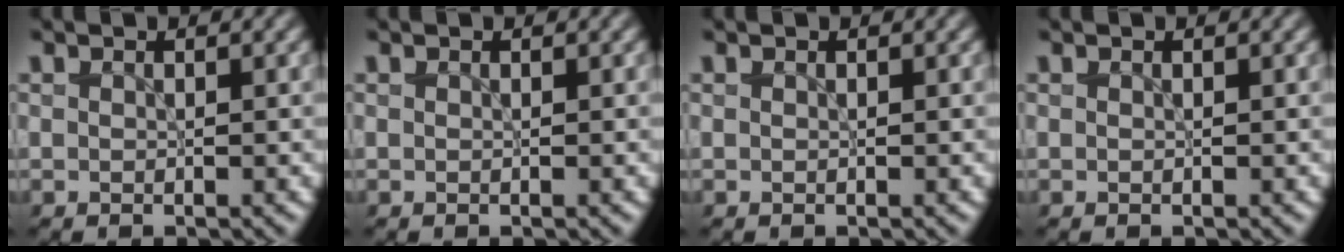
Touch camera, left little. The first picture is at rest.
{"total": 0.0}
{"total": 0.0}
{"total": 0.0}